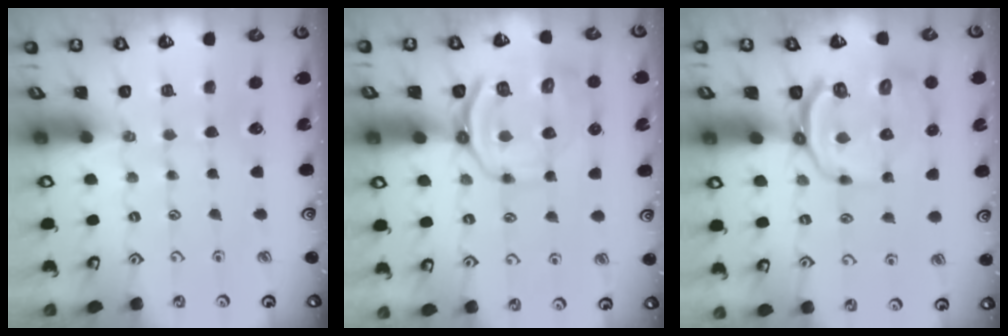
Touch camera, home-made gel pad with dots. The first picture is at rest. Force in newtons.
{"total": 11.5, "press": 11.2, "slide": 2.6}
{"total": 9.9, "press": 9.4, "slide": 2.9}